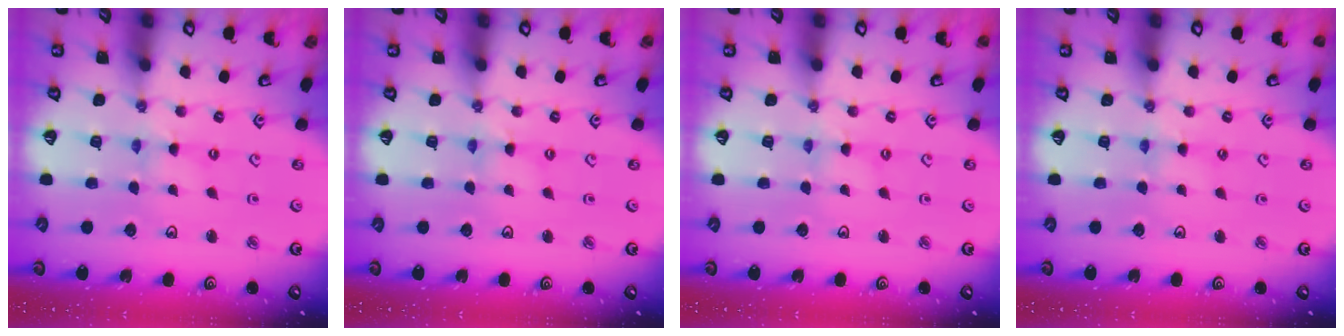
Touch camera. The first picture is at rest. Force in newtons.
{"total": 0.9, "press": 0.8, "slide": 0.2}
{"total": 1.4, "press": 1.4, "slide": 0.2}
{"total": 3.0, "press": 2.9, "slide": 0.4}